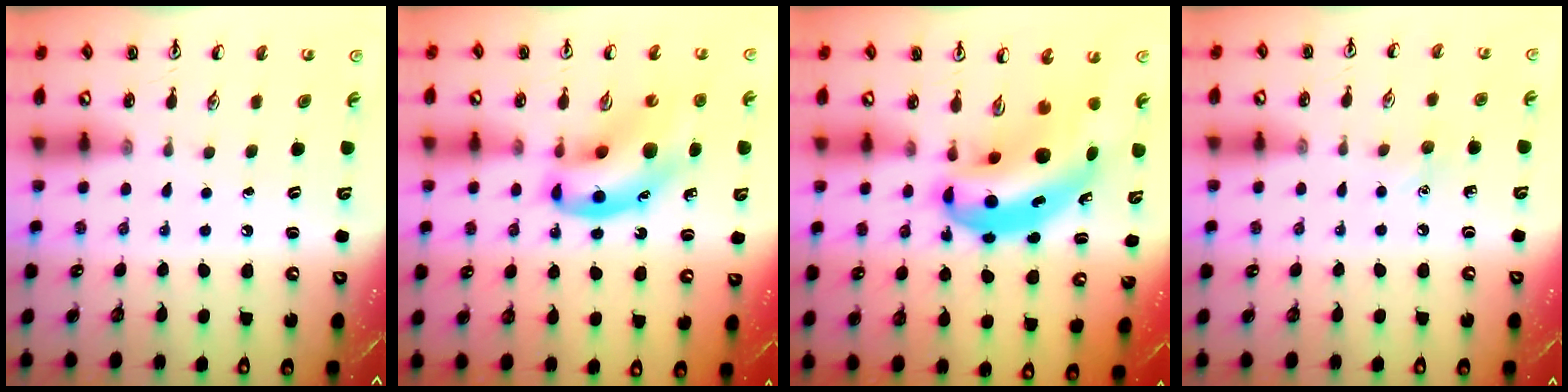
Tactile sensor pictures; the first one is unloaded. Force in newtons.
{"total": 12.9, "press": 12.4, "slide": 3.5}
{"total": 10.6, "press": 10.2, "slide": 2.9}
{"total": 4.4, "press": 4.1, "slide": 1.5}